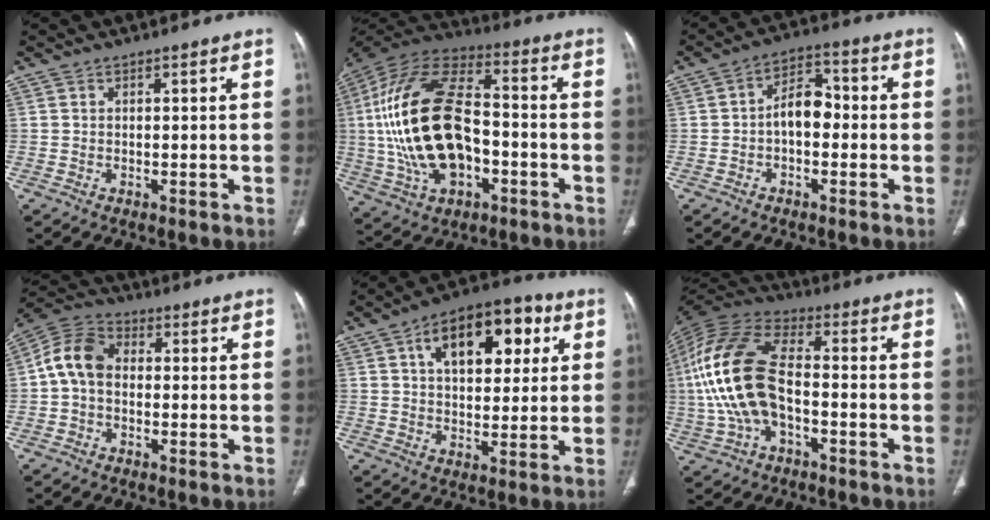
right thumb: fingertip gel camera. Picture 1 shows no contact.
{"total": 25.6, "force": [-2.6, 14.6, 20.8], "torque": [-0.416, 0.023, -0.040]}
{"total": 7.0, "force": [-0.9, 4.4, 5.4], "torque": [-0.069, 0.029, -0.026]}
{"total": 8.8, "force": [-0.2, 6.4, 6.0], "torque": [-0.101, 0.028, -0.017]}
{"total": 16.4, "force": [5.8, 9.1, 12.3], "torque": [-0.134, 0.010, 0.083]}
{"total": 18.3, "force": [-2.2, 9.9, 15.2], "torque": [-0.323, 0.033, -0.044]}